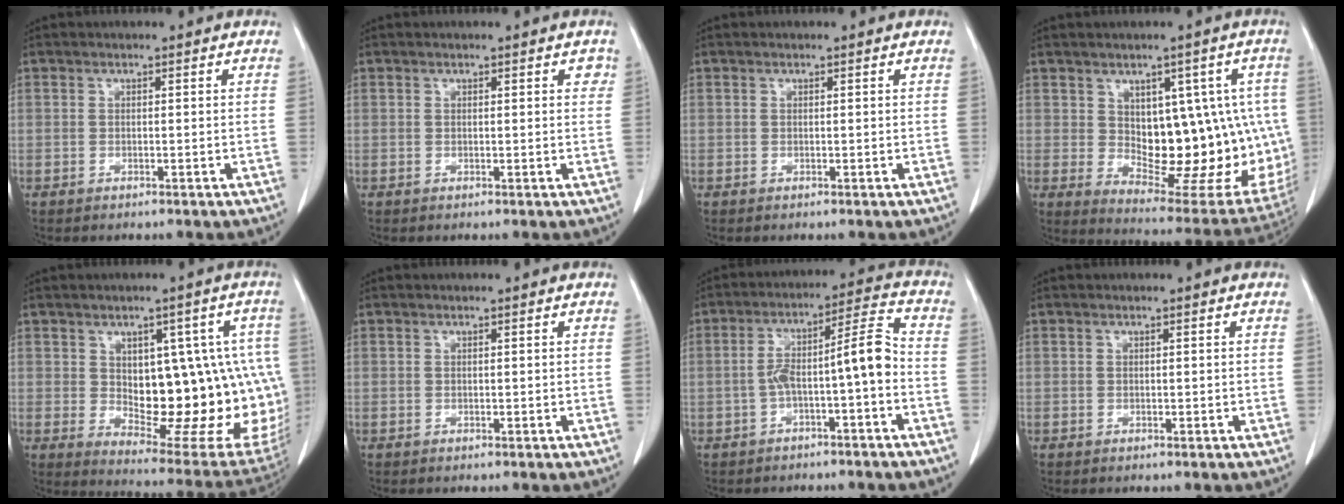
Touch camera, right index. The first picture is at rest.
{"total": 1.2, "force": [0.6, 0.6, 0.8], "torque": [0.000, 0.002, 0.004]}
{"total": 0.0}
{"total": 18.0, "force": [0.5, 8.9, 15.7], "torque": [-0.167, 0.009, 0.035]}
{"total": 19.0, "force": [-0.2, 8.8, 16.9], "torque": [-0.162, 0.016, 0.026]}
{"total": 0.0}
{"total": 8.6, "force": [-2.3, 0.7, 8.2], "torque": [-0.138, 0.040, -0.036]}
{"total": 0.0}